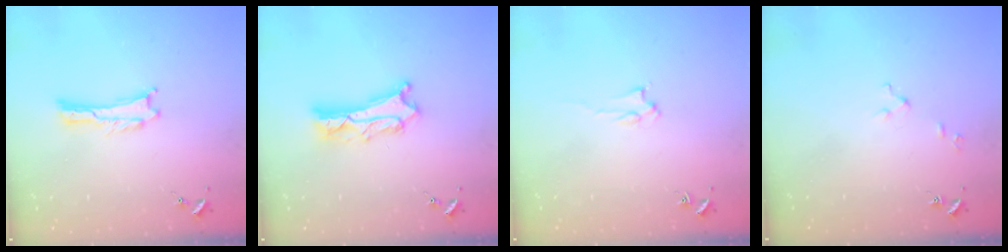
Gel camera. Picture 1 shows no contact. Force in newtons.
{"total": 6.1, "press": 6.1, "slide": 0.5}
{"total": 1.6, "press": 1.6, "slide": 0.2}
{"total": 2.6, "press": 2.6, "slide": 0.3}